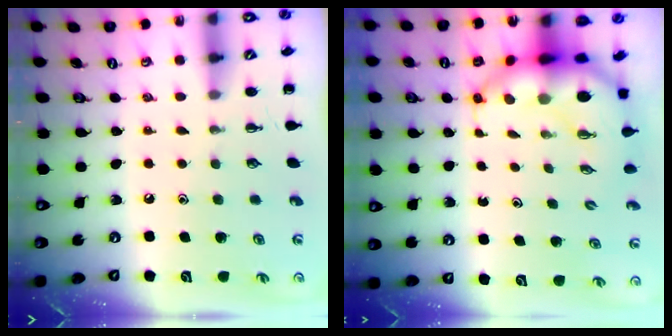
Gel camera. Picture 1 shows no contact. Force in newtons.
{"total": 8.0, "press": 7.7, "slide": 2.2}